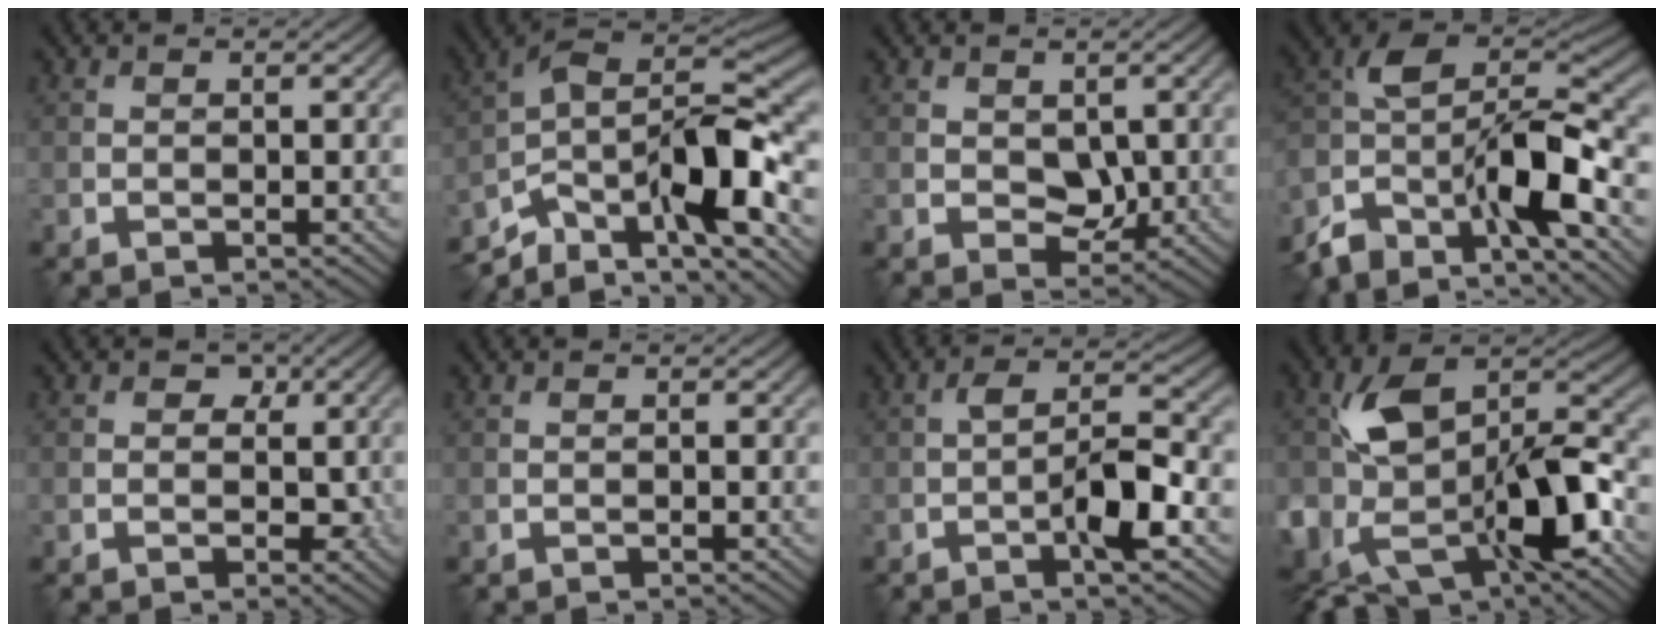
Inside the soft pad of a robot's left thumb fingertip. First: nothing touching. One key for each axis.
{"total": 14.2, "fx": -7.2, "fy": 6.2, "fz": 10.5, "tx": -0.200, "ty": -0.008, "tz": -0.140}
{"total": 3.6, "fx": 0.2, "fy": 2.7, "fz": 2.4, "tx": -0.039, "ty": -0.009, "tz": 0.005}
{"total": 12.9, "fx": -7.7, "fy": 4.5, "fz": 9.3, "tx": -0.165, "ty": 0.003, "tz": -0.156}
{"total": 3.1, "fx": -0.1, "fy": 2.6, "fz": 1.7, "tx": -0.008, "ty": -0.002, "tz": -0.005}
{"total": 0.0}
{"total": 6.3, "fx": -2.3, "fy": 1.6, "fz": 5.6, "tx": -0.099, "ty": 0.015, "tz": -0.050}
{"total": 17.1, "fx": -3.1, "fy": 11.0, "fz": 12.7, "tx": -0.250, "ty": -0.031, "tz": -0.037}